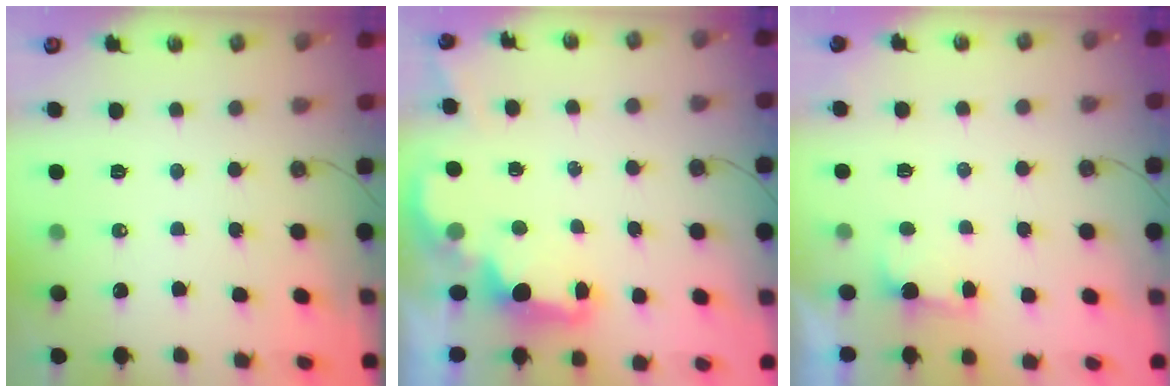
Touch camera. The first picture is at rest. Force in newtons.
{"total": 2.1, "press": 1.9, "slide": 0.8}
{"total": 1.6, "press": 1.3, "slide": 0.8}